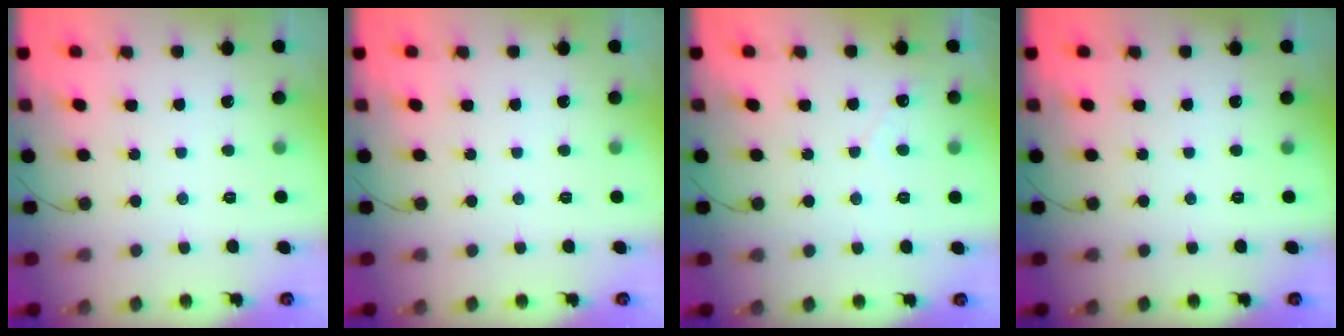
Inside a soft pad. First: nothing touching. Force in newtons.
{"total": 0.0}
{"total": 1.6, "press": 1.6, "slide": 0.1}
{"total": 0.0}